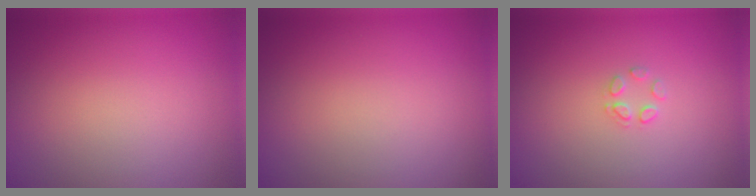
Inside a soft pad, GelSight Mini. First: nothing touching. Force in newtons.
{"total": 0.0}
{"total": 1.2, "press": 1.2, "slide": 0.1}